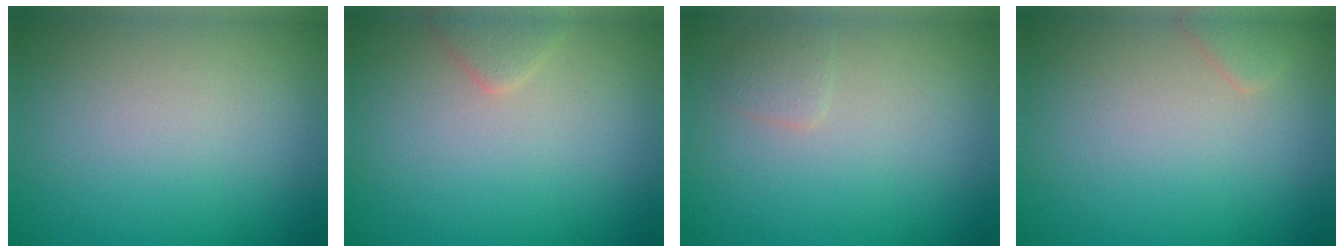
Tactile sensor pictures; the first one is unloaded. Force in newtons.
{"total": 1.5, "press": 1.5, "slide": 0.1}
{"total": 1.0, "press": 1.0, "slide": 0.0}
{"total": 1.2, "press": 1.2, "slide": 0.0}